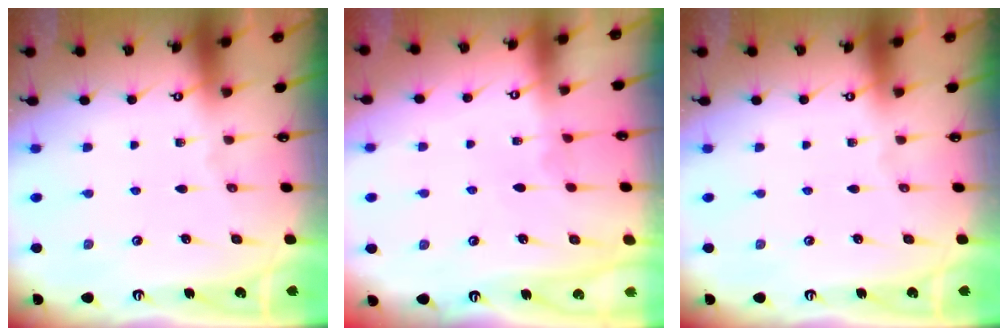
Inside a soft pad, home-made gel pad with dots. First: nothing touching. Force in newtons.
{"total": 3.6, "press": 3.6, "slide": 0.2}
{"total": 0.0}